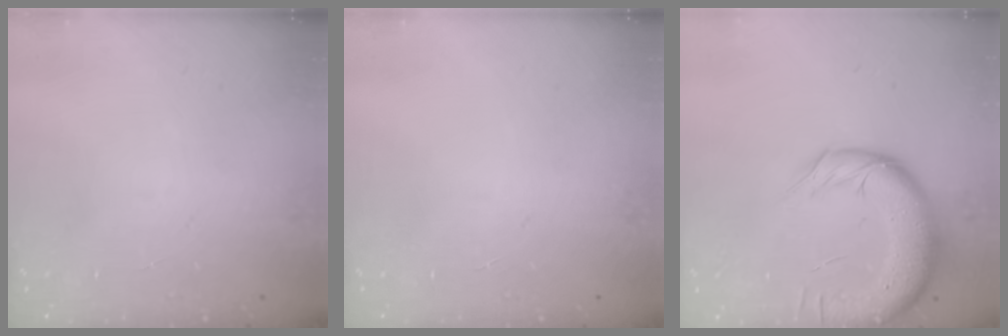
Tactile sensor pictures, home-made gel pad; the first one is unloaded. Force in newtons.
{"total": 0.0}
{"total": 13.9, "press": 13.4, "slide": 3.7}